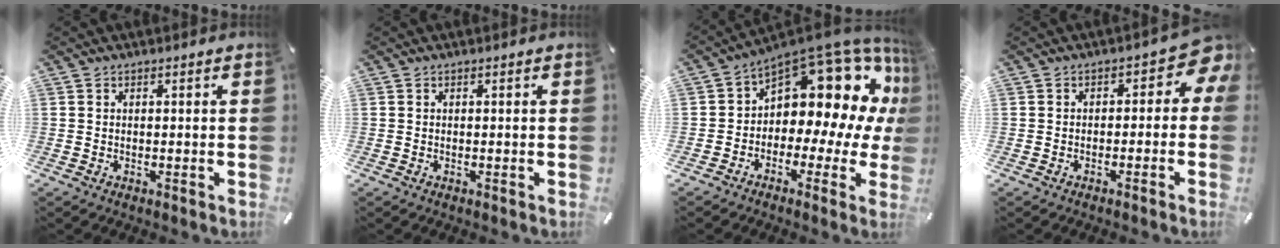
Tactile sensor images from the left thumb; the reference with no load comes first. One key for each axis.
{"total": 0.0}
{"total": 16.3, "fx": 7.4, "fy": 9.2, "fz": 11.2, "tx": -0.141, "ty": -0.075, "tz": 0.115}
{"total": 5.6, "fx": 0.1, "fy": 3.6, "fz": 4.2, "tx": -0.050, "ty": -0.006, "tz": -0.005}